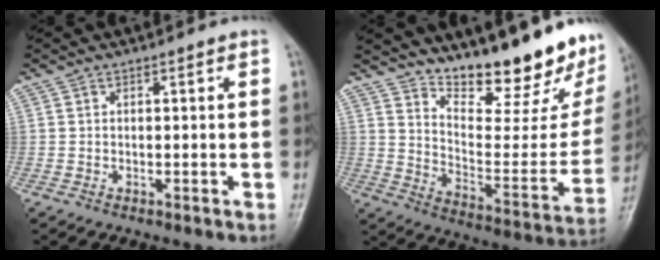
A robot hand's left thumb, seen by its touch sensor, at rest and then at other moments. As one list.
[{"total": 24.3, "force": [18.8, 6.8, 13.8], "torque": [-0.163, -0.126, 0.274]}]